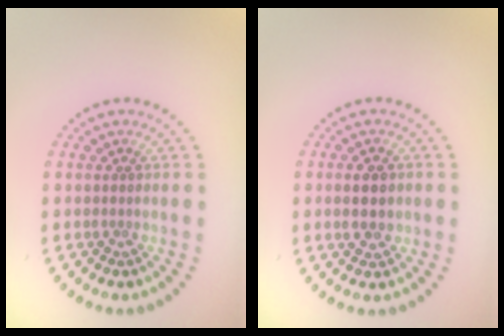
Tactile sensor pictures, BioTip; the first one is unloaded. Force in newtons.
{"total": 3.0, "press": 3.0, "slide": 0.1}